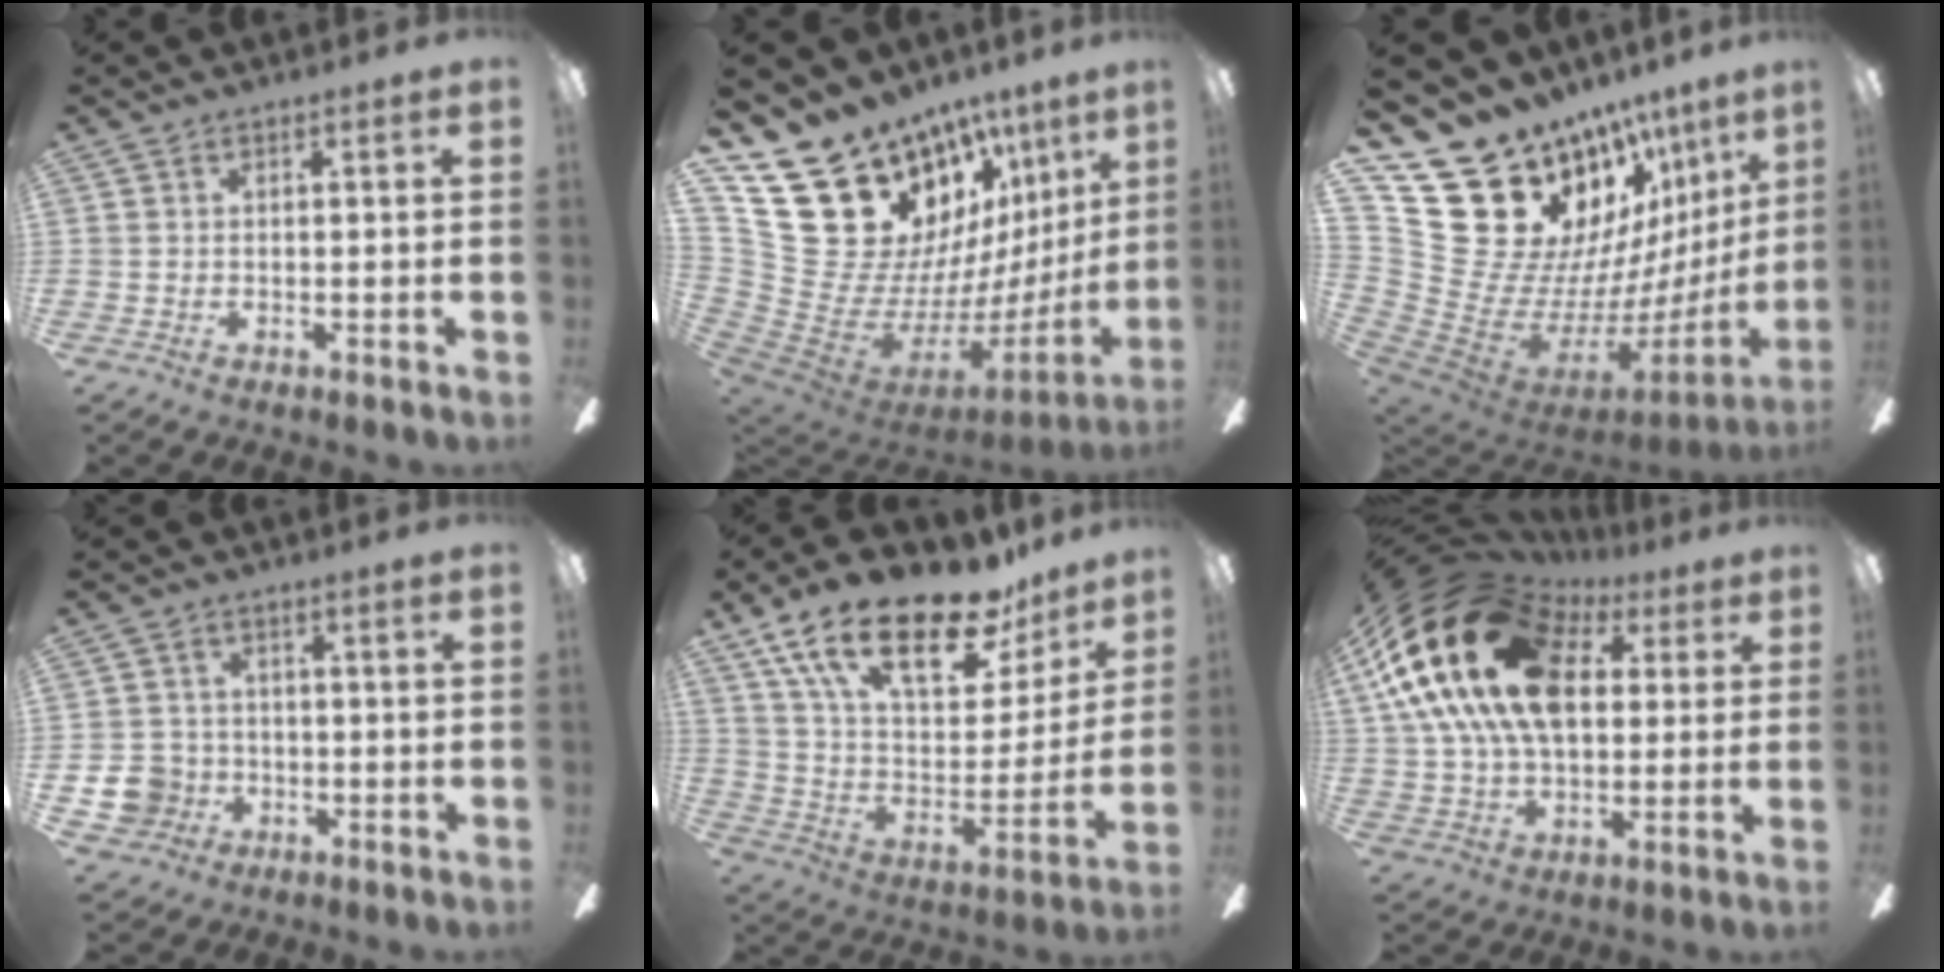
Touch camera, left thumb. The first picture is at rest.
{"total": 22.4, "force": [13.5, 14.6, 10.4], "torque": [-0.162, -0.132, 0.317]}
{"total": 20.7, "force": [13.7, 13.4, 7.7], "torque": [-0.108, -0.160, 0.321]}
{"total": 7.9, "force": [-2.0, 7.2, 2.4], "torque": [-0.065, 0.022, -0.033]}
{"total": 24.0, "force": [15.9, 10.1, 14.8], "torque": [-0.252, -0.085, 0.272]}
{"total": 26.9, "force": [8.4, 17.2, 18.8], "torque": [-0.384, -0.016, 0.143]}